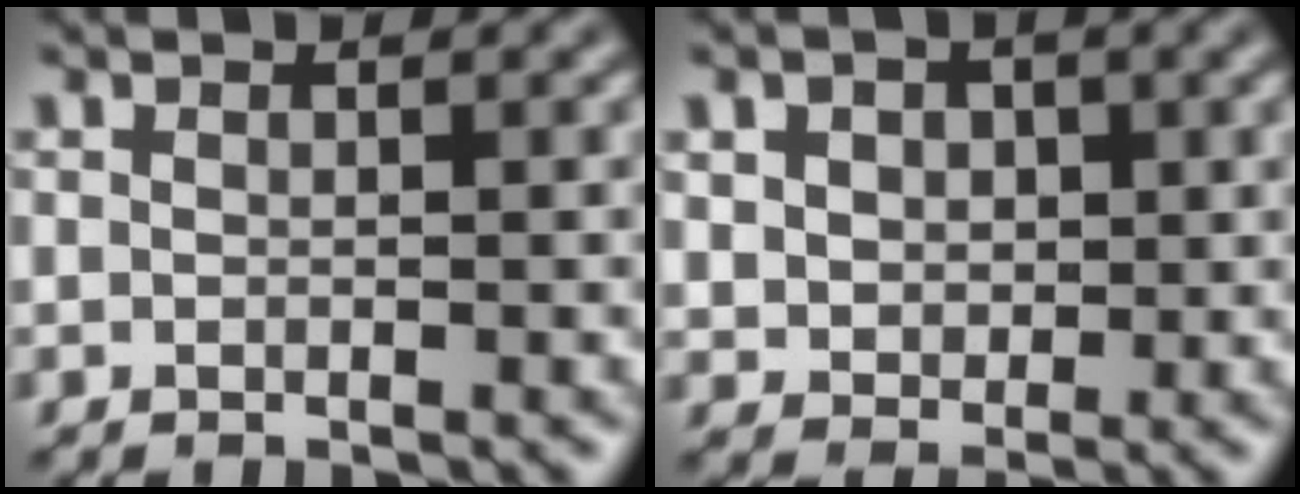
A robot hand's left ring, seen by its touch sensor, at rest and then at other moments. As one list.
[{"total": 4.1, "force": [1.5, 3.2, 2.1], "torque": [-0.048, 0.009, 0.020]}]